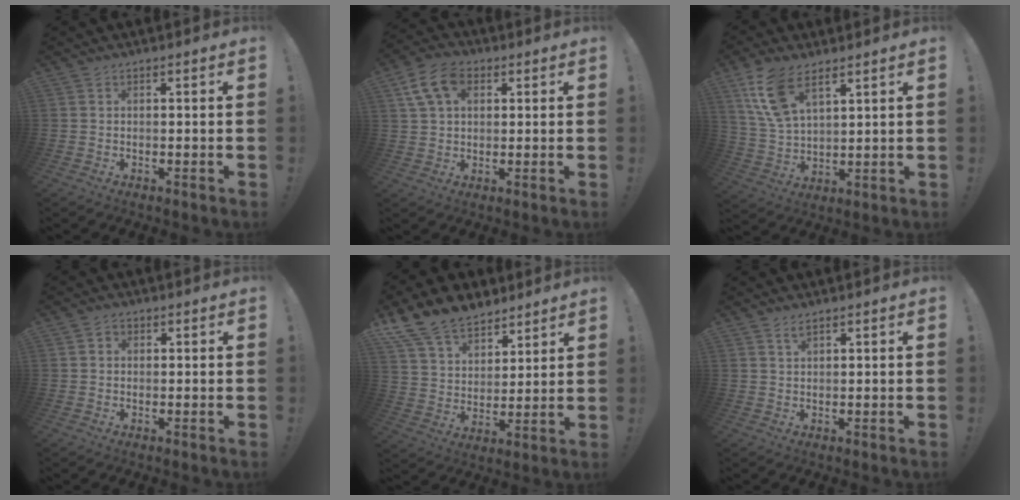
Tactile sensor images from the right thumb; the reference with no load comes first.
{"total": 11.2, "force": [4.4, 7.3, 7.3], "torque": [-0.126, -0.001, 0.085]}
{"total": 12.3, "force": [7.3, 5.9, 7.9], "torque": [-0.160, -0.018, 0.140]}
{"total": 1.8, "force": [0.4, 1.5, 0.9], "torque": [-0.009, 0.000, 0.005]}
{"total": 14.8, "force": [11.4, 8.2, 4.8], "torque": [-0.094, -0.082, 0.217]}
{"total": 1.8, "force": [1.3, 0.6, 1.2], "torque": [-0.014, -0.007, 0.021]}